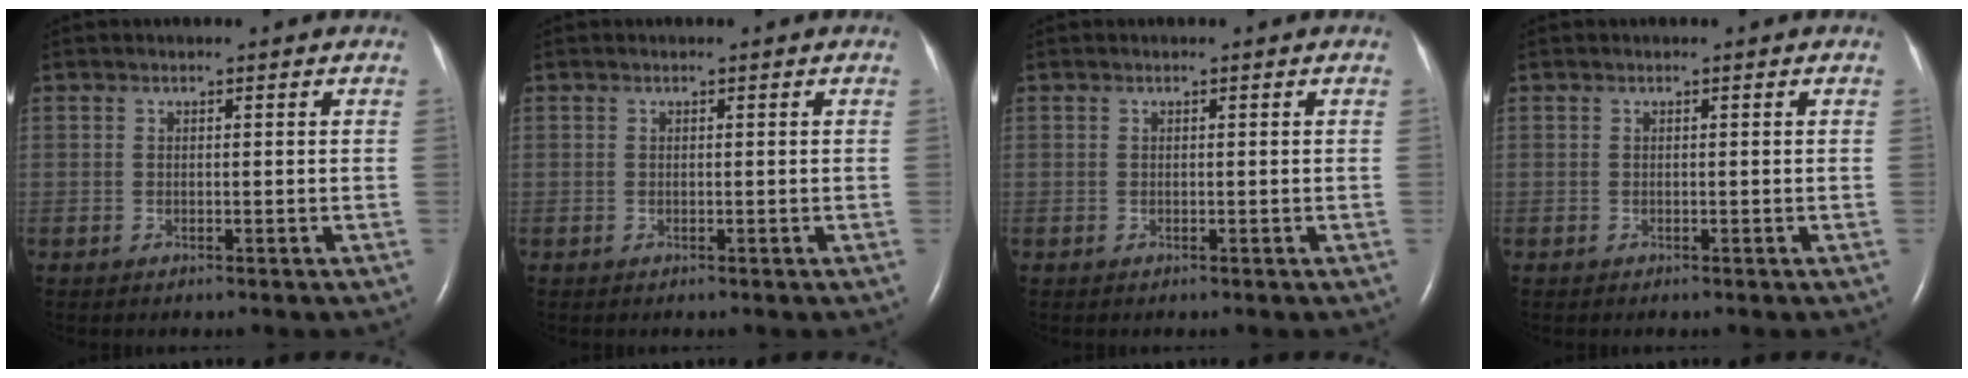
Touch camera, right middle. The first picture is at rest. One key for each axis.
{"total": 0.0}
{"total": 0.0}
{"total": 0.0}